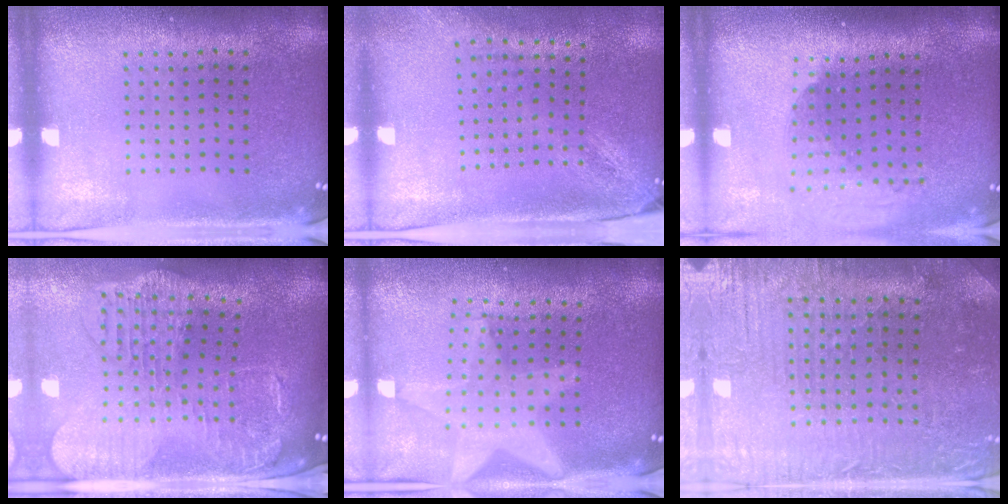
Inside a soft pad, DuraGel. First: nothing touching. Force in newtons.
{"total": 2.0, "press": 1.6, "slide": 1.3}
{"total": 2.0, "press": 1.5, "slide": 1.3}
{"total": 2.9, "press": 2.5, "slide": 1.5}
{"total": 1.9, "press": 1.6, "slide": 1.0}
{"total": 1.6, "press": 1.5, "slide": 0.5}